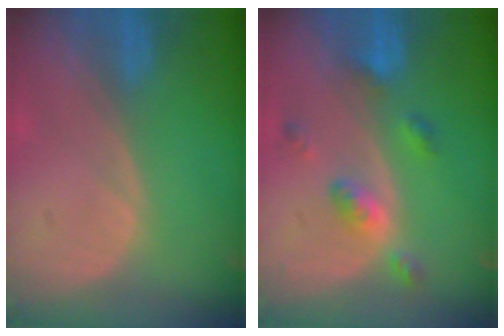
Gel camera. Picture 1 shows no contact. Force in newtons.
{"total": 5.3, "press": 4.7, "slide": 2.4}